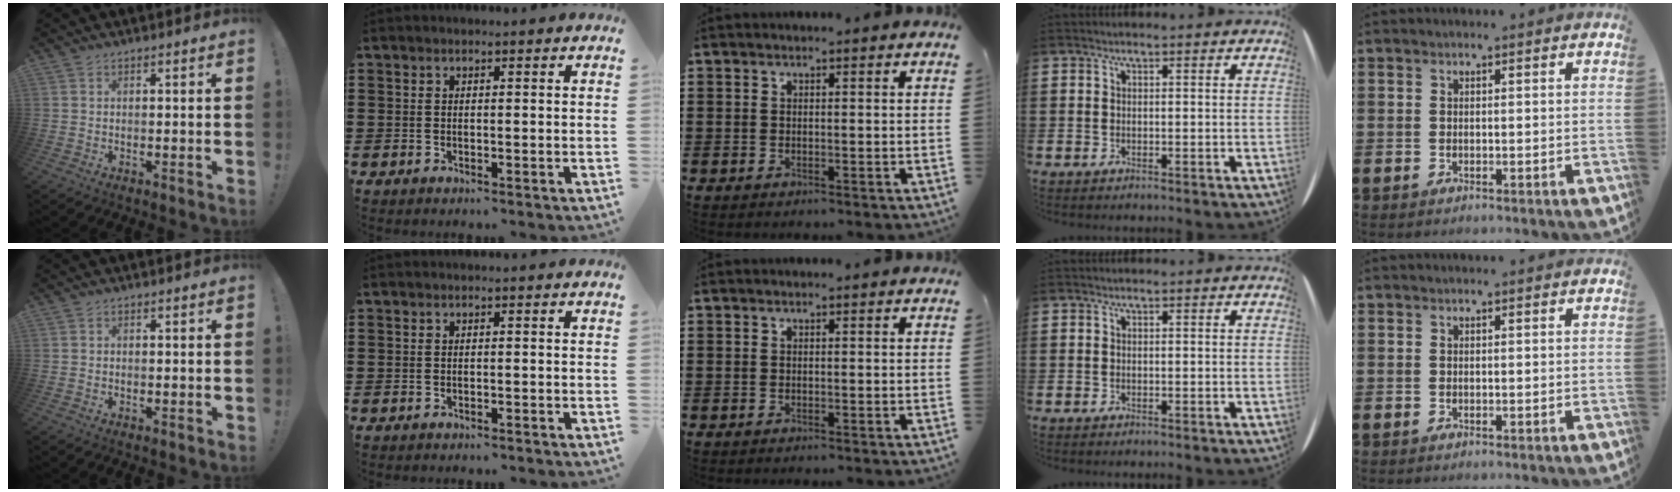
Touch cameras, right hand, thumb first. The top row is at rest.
{"index": {"total": 0.6, "force": [-0.6, 0.0, 0.1], "torque": [-0.003, -0.002, -0.012]}}